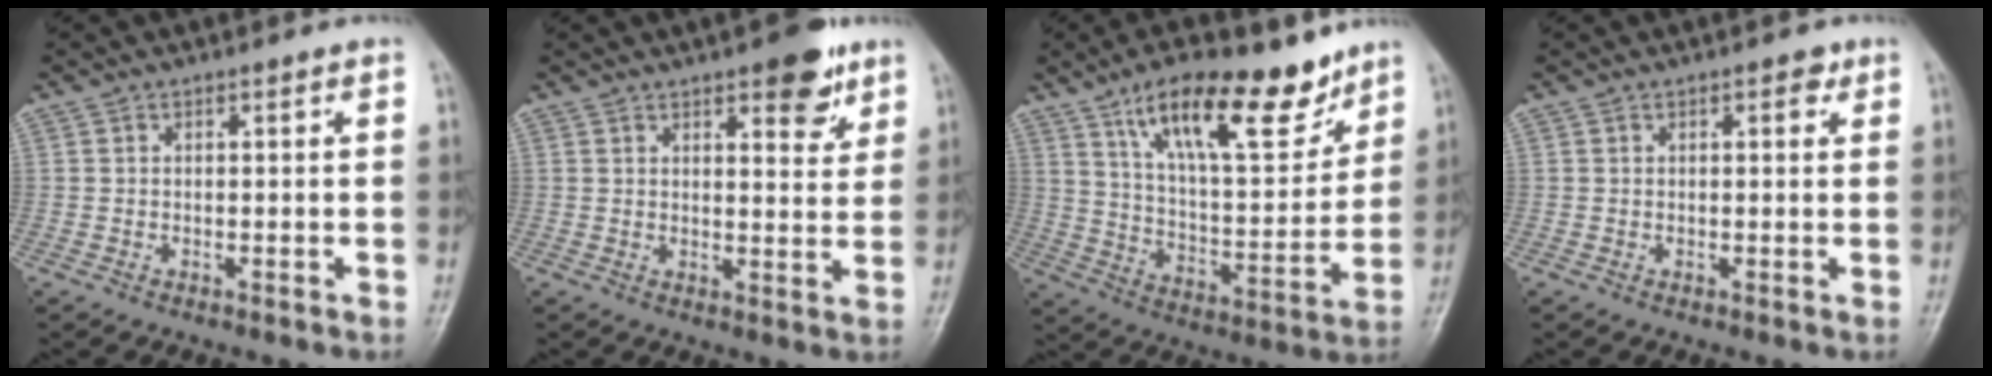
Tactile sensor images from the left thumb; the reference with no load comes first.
{"total": 8.1, "force": [4.8, 3.1, 5.7], "torque": [-0.049, -0.023, 0.059]}
{"total": 20.0, "force": [12.8, 7.5, 13.5], "torque": [-0.174, -0.066, 0.218]}
{"total": 2.0, "force": [0.9, 1.1, 1.4], "torque": [-0.009, 0.000, 0.009]}